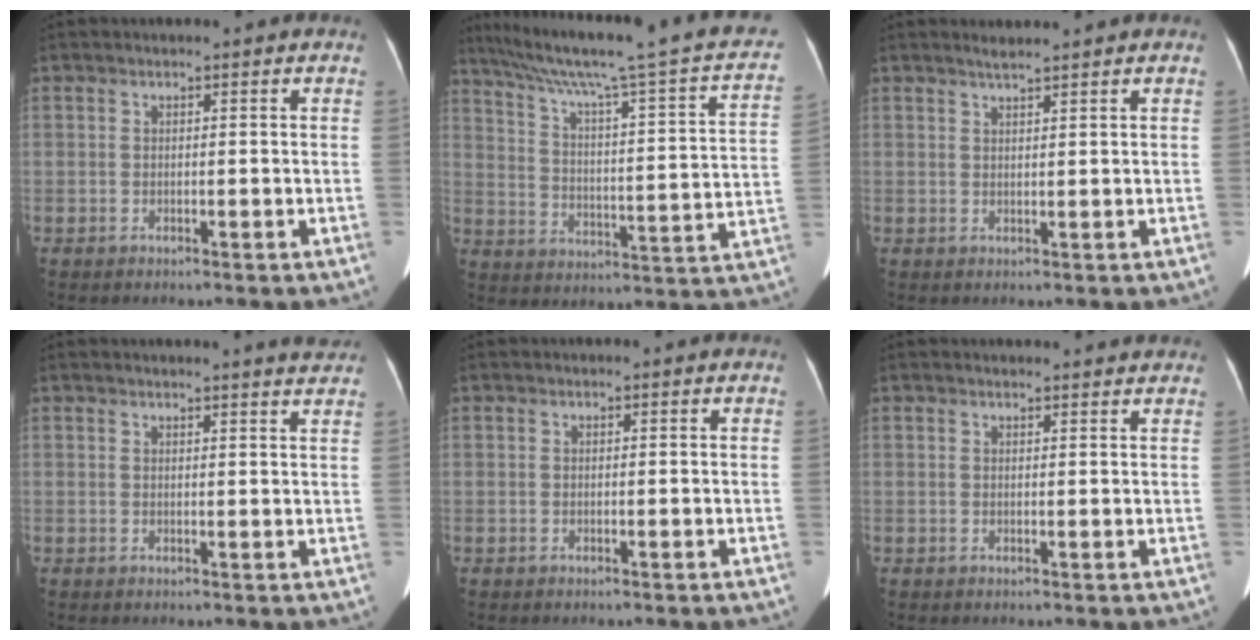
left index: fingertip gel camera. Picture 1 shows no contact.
{"total": 24.7, "force": [19.8, 0.3, 14.8], "torque": [-0.227, -0.023, 0.259]}
{"total": 2.1, "force": [1.9, -0.3, 0.8], "torque": [-0.015, 0.008, 0.038]}
{"total": 6.4, "force": [6.2, -0.2, 1.7], "torque": [-0.020, -0.004, 0.051]}
{"total": 0.0}
{"total": 5.2, "force": [5.1, 0.6, 1.2], "torque": [-0.014, 0.018, 0.051]}